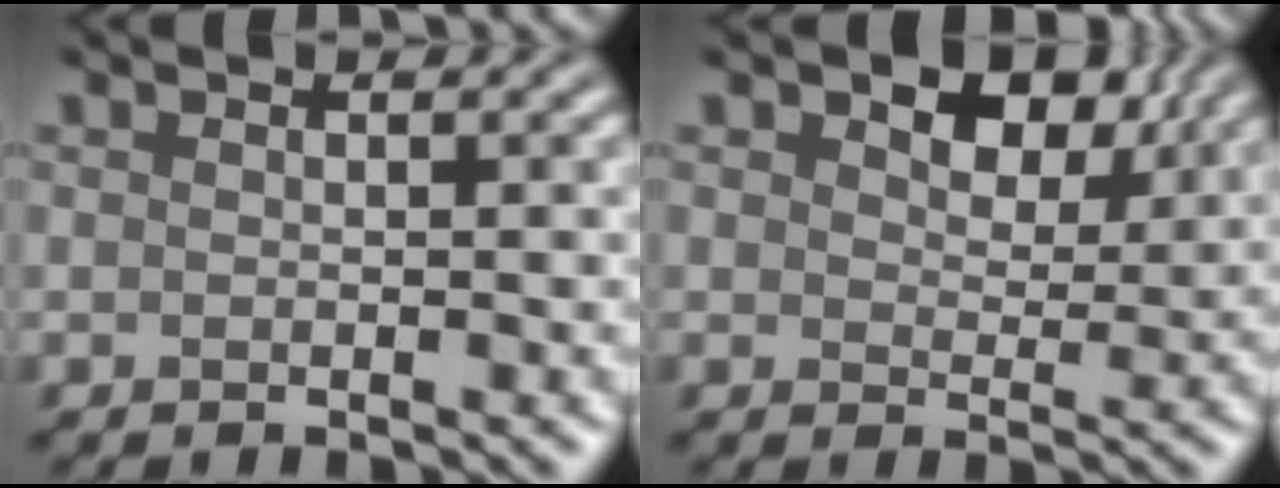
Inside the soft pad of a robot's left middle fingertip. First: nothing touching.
{"total": 5.4, "force": [3.3, 3.0, 3.1], "torque": [-0.050, 0.007, 0.044]}